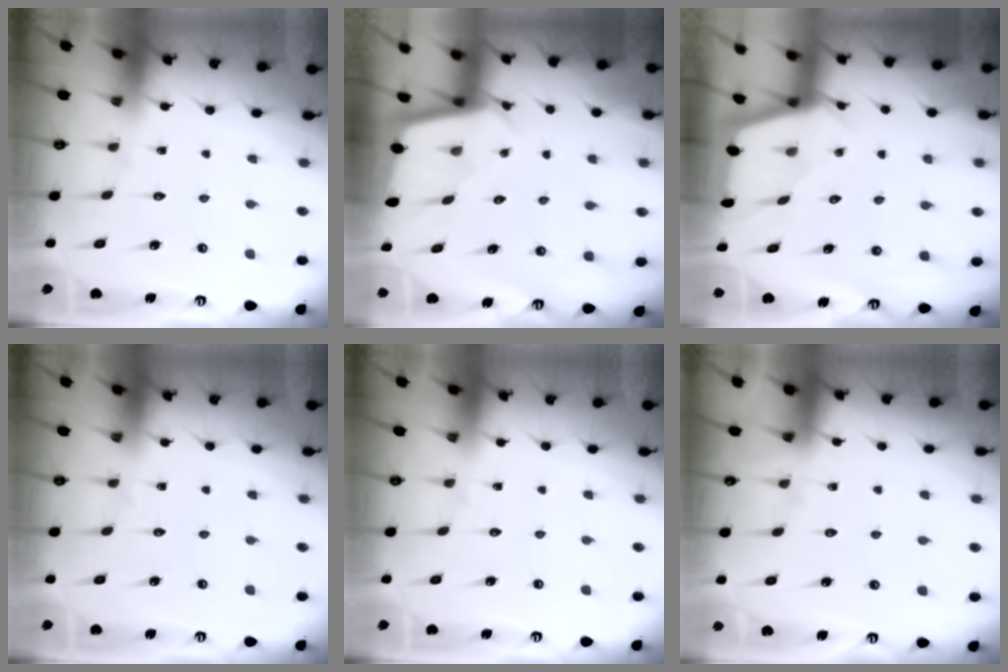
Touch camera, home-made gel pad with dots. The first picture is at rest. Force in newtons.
{"total": 2.5, "press": 2.5, "slide": 0.1}
{"total": 2.3, "press": 2.3, "slide": 0.3}
{"total": 0.0}
{"total": 0.0}
{"total": 3.7, "press": 3.7, "slide": 0.6}